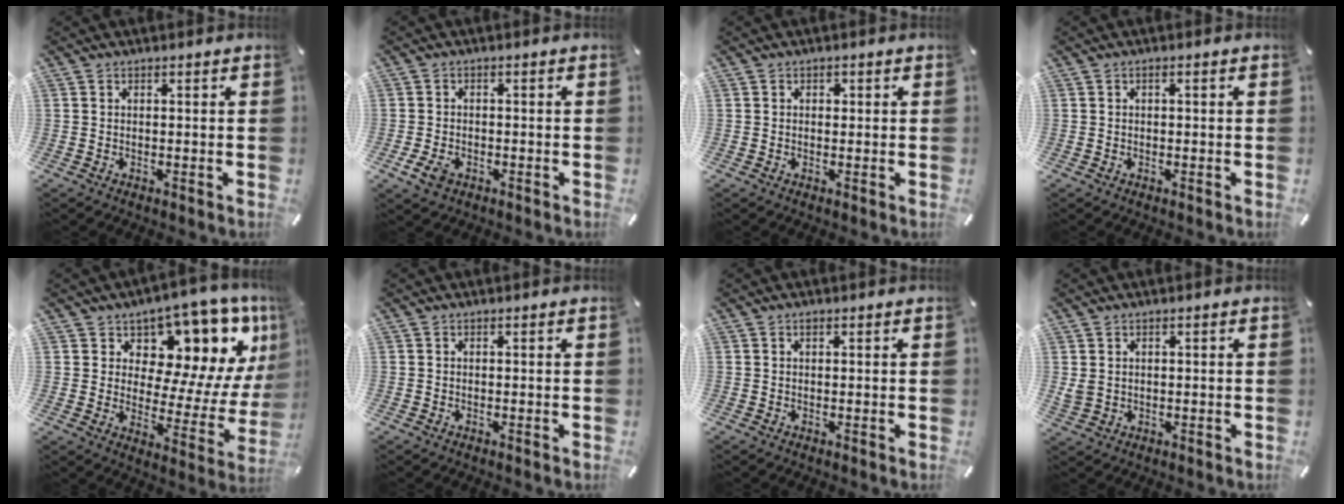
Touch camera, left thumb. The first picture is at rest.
{"total": 3.8, "force": [-1.8, 2.4, 2.3], "torque": [-0.058, 0.000, -0.036]}
{"total": 0.9, "force": [0.1, 0.8, 0.3], "torque": [-0.007, 0.004, 0.001]}
{"total": 1.0, "force": [-0.2, 0.3, 0.9], "torque": [-0.016, 0.001, -0.004]}
{"total": 11.2, "force": [7.4, 6.6, 5.2], "torque": [-0.052, -0.100, 0.119]}
{"total": 0.0}
{"total": 0.6, "force": [0.3, 0.3, 0.4], "torque": [-0.009, 0.001, 0.005]}
{"total": 2.3, "force": [0.7, 2.0, 1.0], "torque": [-0.022, 0.003, 0.013]}